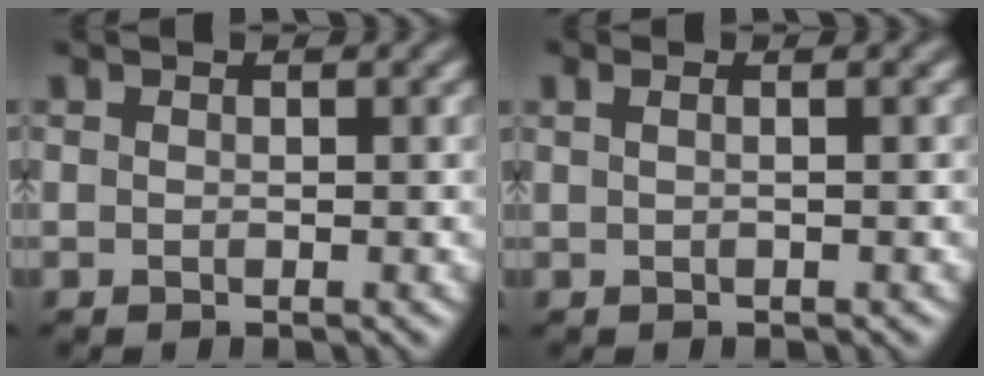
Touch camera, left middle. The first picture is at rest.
{"total": 1.8, "force": [0.7, 0.9, 1.4], "torque": [-0.009, 0.002, -0.005]}